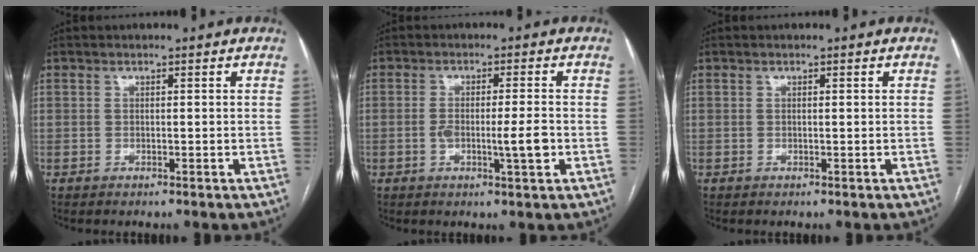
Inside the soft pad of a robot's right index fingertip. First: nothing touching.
{"total": 4.7, "force": [-1.2, 0.2, 4.6], "torque": [-0.080, -0.004, -0.017]}
{"total": 0.0}